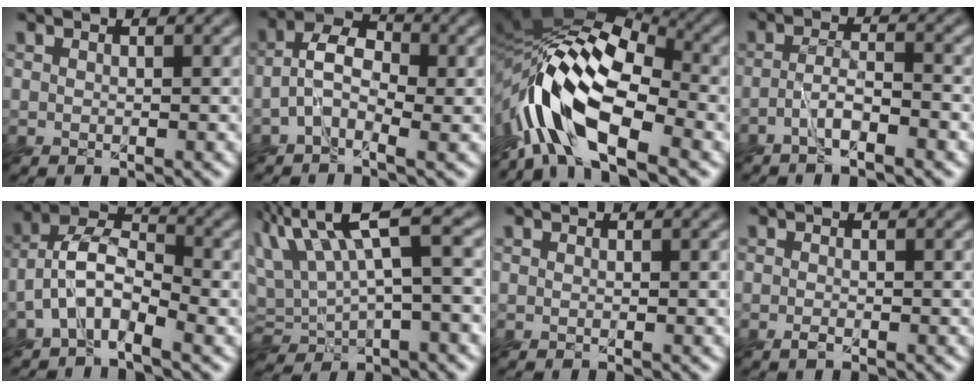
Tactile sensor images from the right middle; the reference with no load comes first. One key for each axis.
{"total": 4.8, "fx": -1.0, "fy": 2.8, "fz": 3.7, "tx": -0.070, "ty": 0.011, "tz": -0.035}
{"total": 13.2, "fx": -6.0, "fy": 5.8, "fz": 10.3, "tx": -0.194, "ty": 0.009, "tz": -0.119}
{"total": 3.2, "fx": -2.3, "fy": 0.4, "fz": 2.1, "tx": -0.041, "ty": 0.002, "tz": -0.050}
{"total": 5.7, "fx": -2.6, "fy": 2.8, "fz": 4.3, "tx": -0.085, "ty": 0.013, "tz": -0.061}
{"total": 6.9, "fx": 1.2, "fy": 2.2, "fz": 6.4, "tx": -0.113, "ty": 0.013, "tz": 0.014}
{"total": 0.0}
{"total": 0.6, "fx": -0.5, "fy": 0.3, "fz": 0.2, "tx": 0.000, "ty": 0.000, "tz": -0.010}